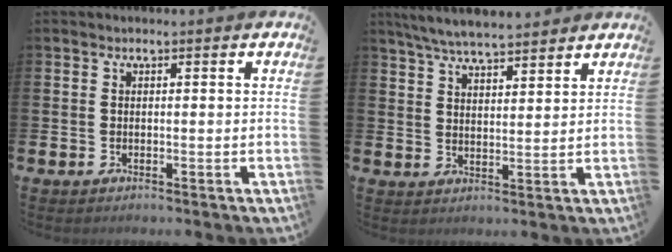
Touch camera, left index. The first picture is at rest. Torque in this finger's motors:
{"motor_torque": [0.95, -1.05, 0.86, 0.21]}